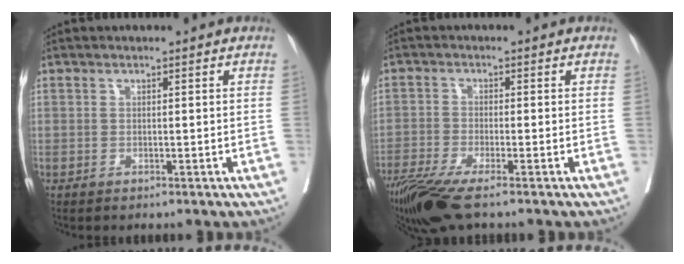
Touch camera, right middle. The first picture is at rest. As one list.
[{"total": 7.4, "force": [-5.5, 0.5, 4.9], "torque": [-0.086, -0.020, -0.102]}]